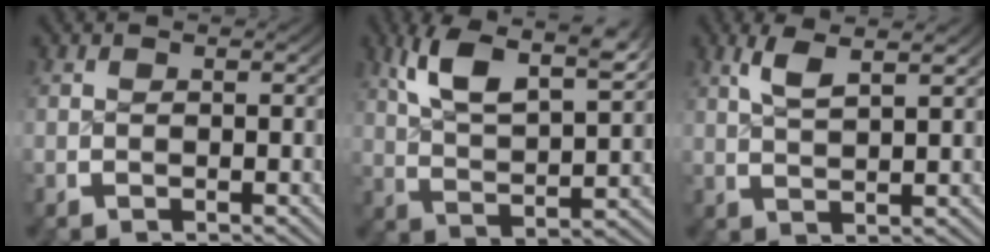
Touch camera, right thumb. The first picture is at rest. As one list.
[{"total": 9.6, "force": [3.8, 5.4, 7.0], "torque": [-0.137, -0.008, 0.067]}, {"total": 3.2, "force": [2.4, 0.4, 2.1], "torque": [-0.042, 0.006, 0.050]}]